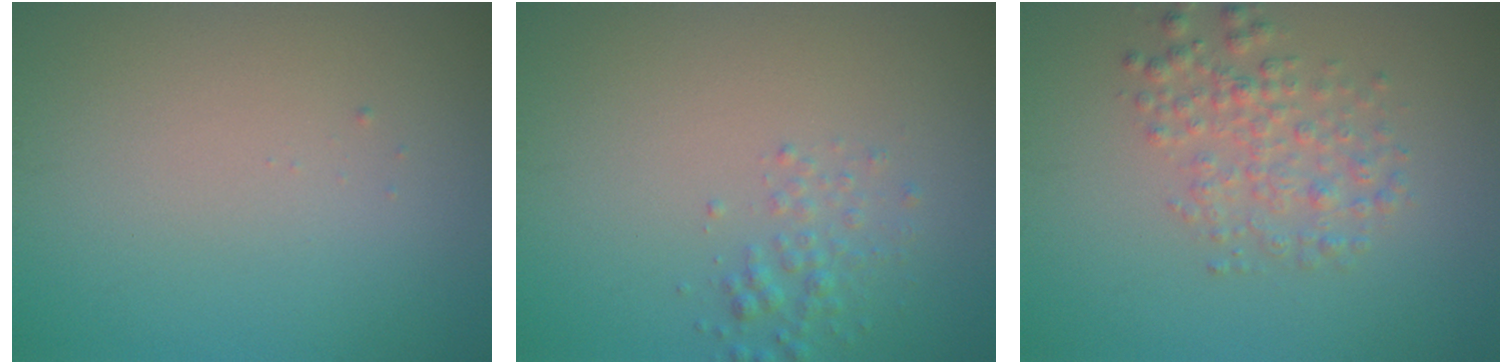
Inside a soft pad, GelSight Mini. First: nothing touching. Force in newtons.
{"total": 1.6, "press": 1.6, "slide": 0.1}
{"total": 2.9, "press": 2.9, "slide": 0.1}